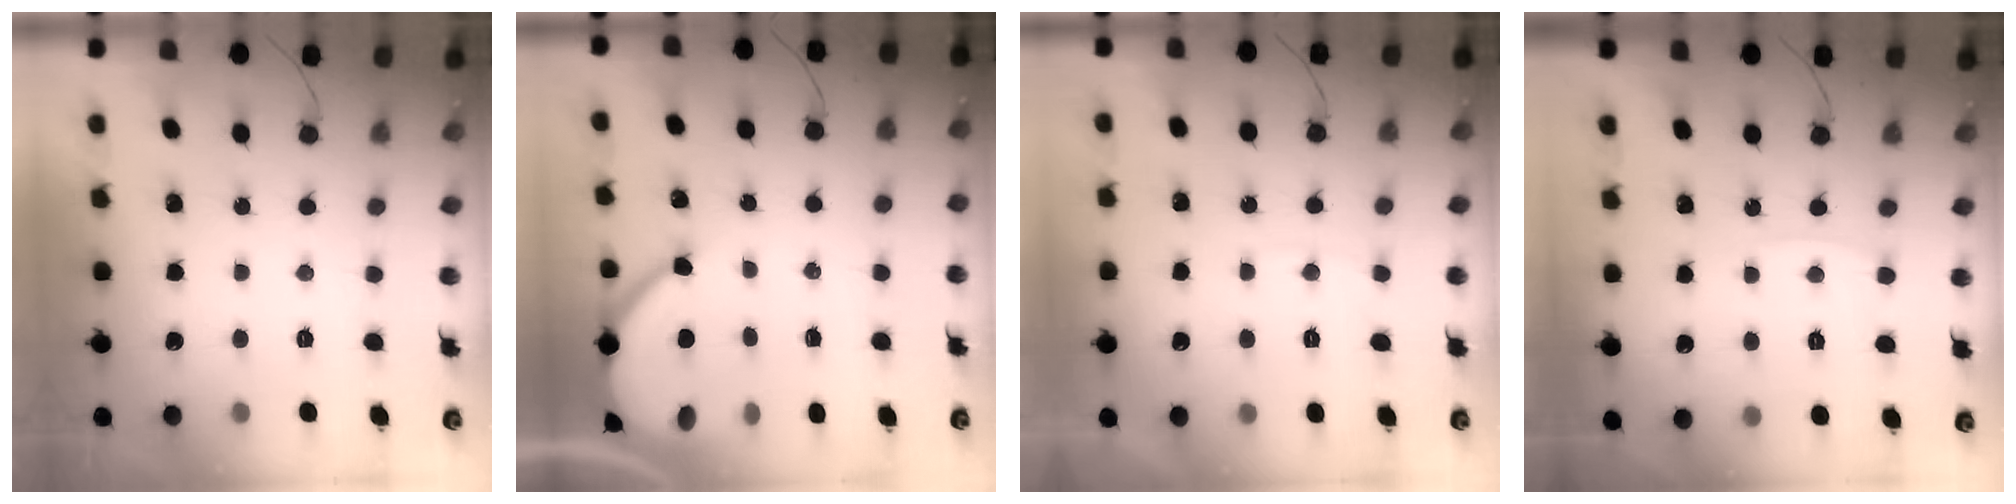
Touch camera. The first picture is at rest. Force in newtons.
{"total": 7.6, "press": 7.5, "slide": 0.6}
{"total": 4.3, "press": 4.3, "slide": 0.7}
{"total": 6.0, "press": 6.0, "slide": 0.6}